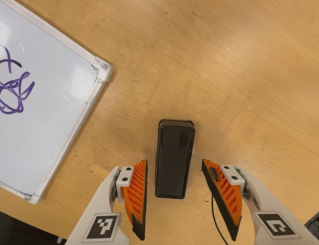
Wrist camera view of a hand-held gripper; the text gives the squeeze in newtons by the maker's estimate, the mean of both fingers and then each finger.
{"total": 0.0}